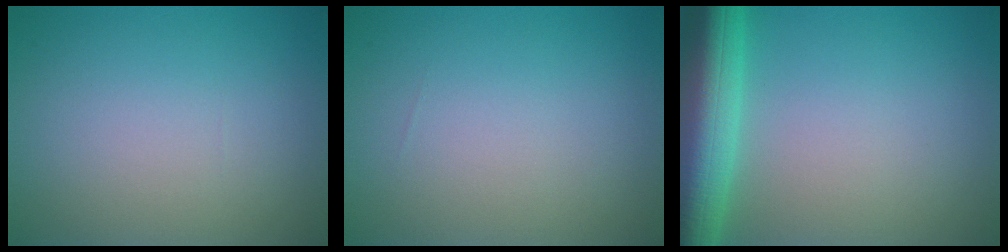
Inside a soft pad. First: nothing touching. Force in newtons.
{"total": 0.0}
{"total": 8.9, "press": 8.9, "slide": 0.3}